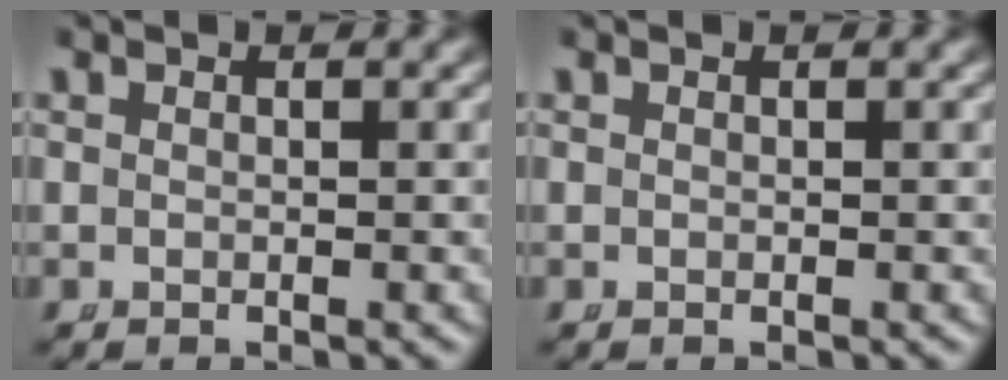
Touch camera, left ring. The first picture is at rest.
{"total": 0.0}